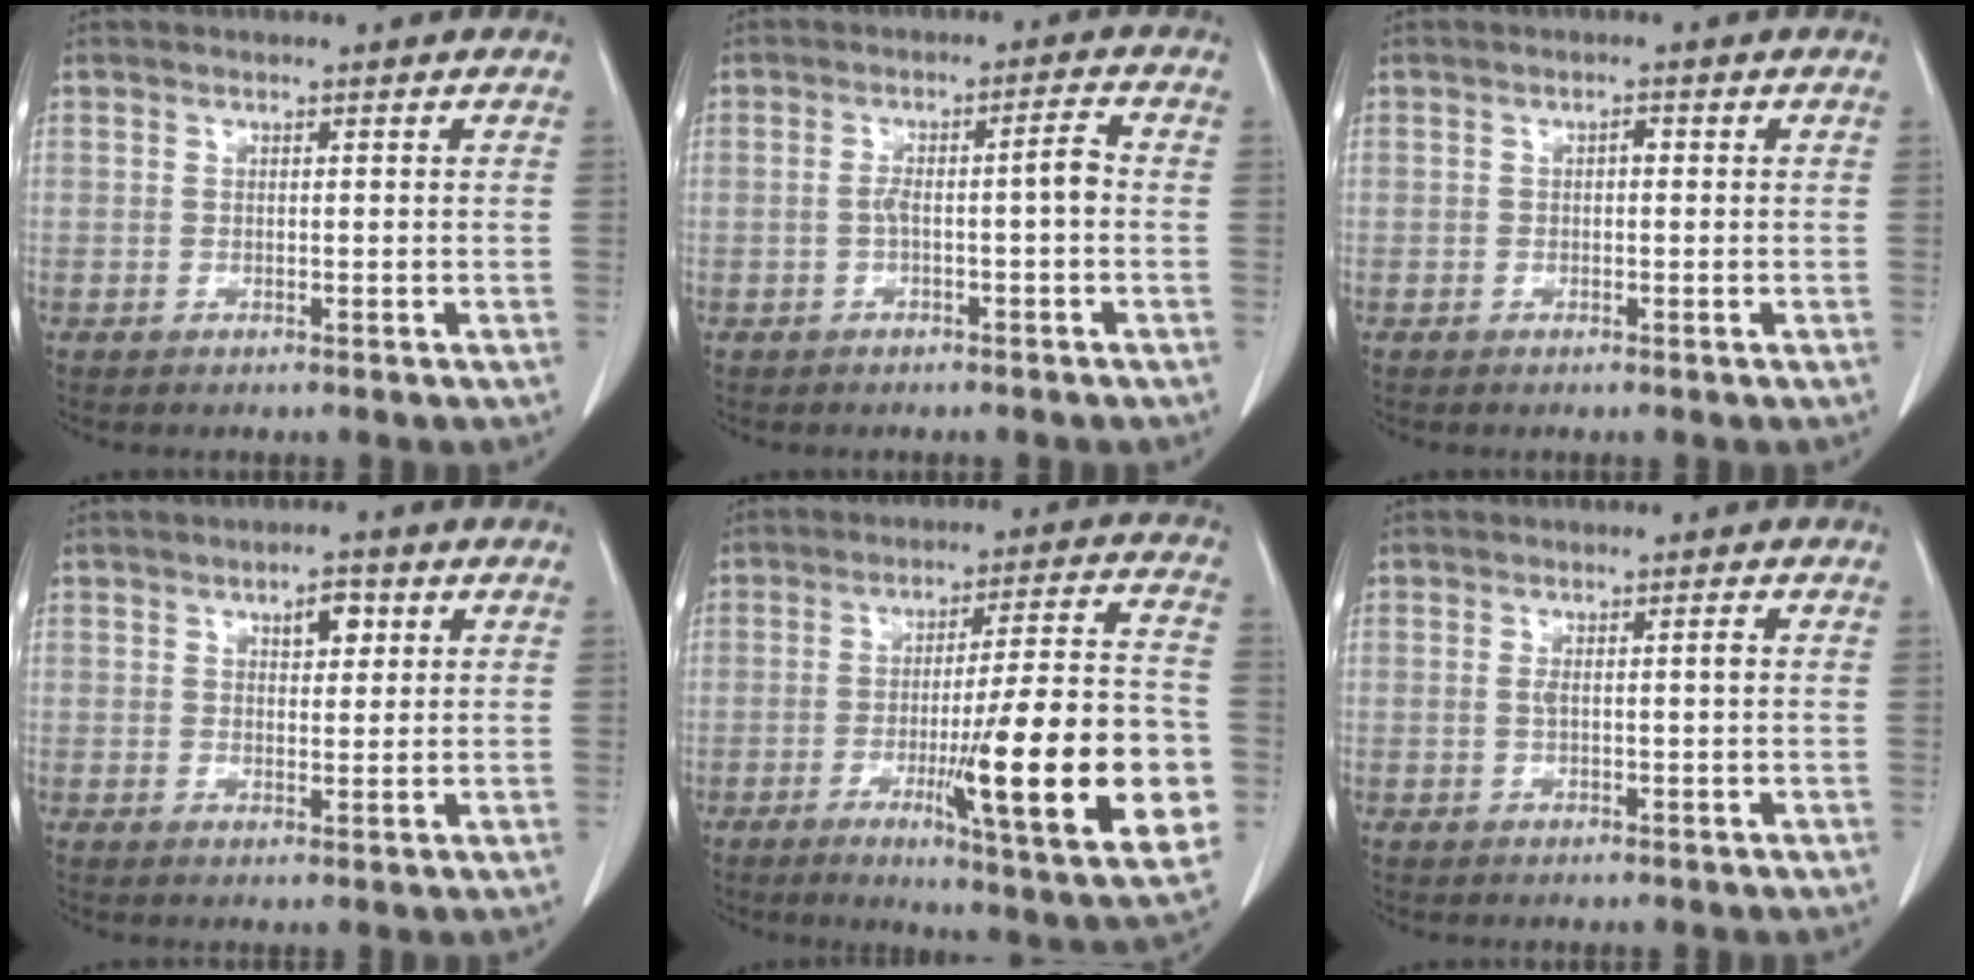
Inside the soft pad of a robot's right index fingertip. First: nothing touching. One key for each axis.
{"total": 3.9, "fx": -0.7, "fy": 0.2, "fz": 3.9, "tx": -0.065, "ty": 0.016, "tz": -0.009}
{"total": 0.9, "fx": 0.0, "fy": 0.5, "fz": 0.7, "tx": -0.008, "ty": 0.004, "tz": -0.002}
{"total": 3.4, "fx": 1.6, "fy": 1.5, "fz": 2.5, "tx": -0.037, "ty": 0.002, "tz": 0.023}
{"total": 21.8, "fx": -5.3, "fy": 1.0, "fz": 21.1, "tx": -0.262, "ty": -0.016, "tz": -0.073}
{"total": 1.7, "fx": 0.1, "fy": 0.1, "fz": 1.7, "tx": -0.032, "ty": 0.005, "tz": 0.005}